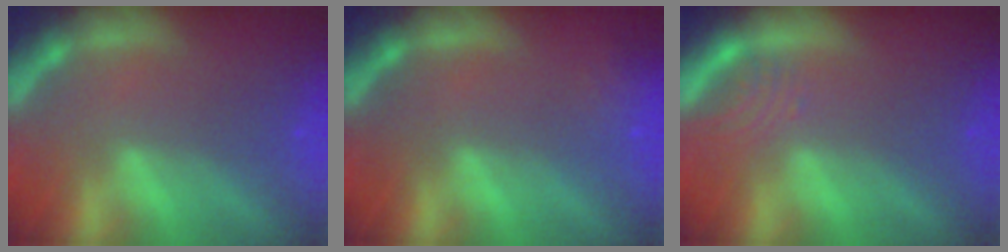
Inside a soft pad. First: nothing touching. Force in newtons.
{"total": 1.9}
{"total": 2.0}